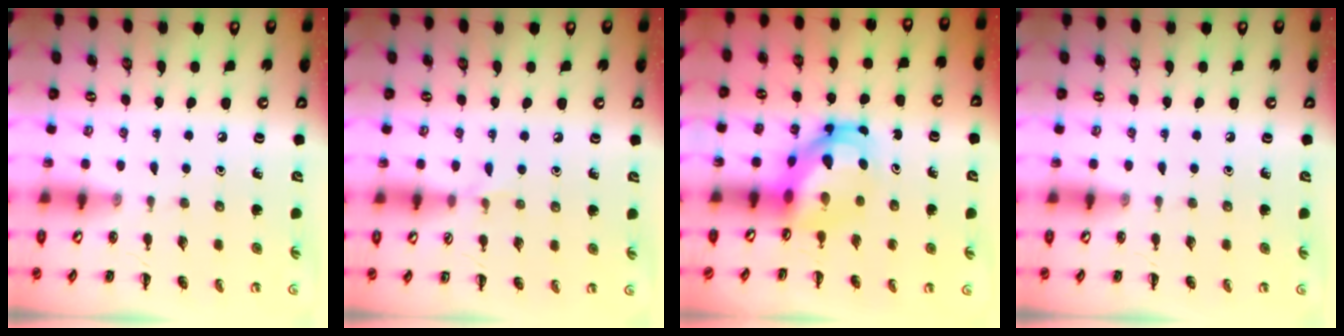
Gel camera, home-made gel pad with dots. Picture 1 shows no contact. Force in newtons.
{"total": 3.4, "press": 3.2, "slide": 1.2}
{"total": 6.2, "press": 5.9, "slide": 1.8}
{"total": 0.0}